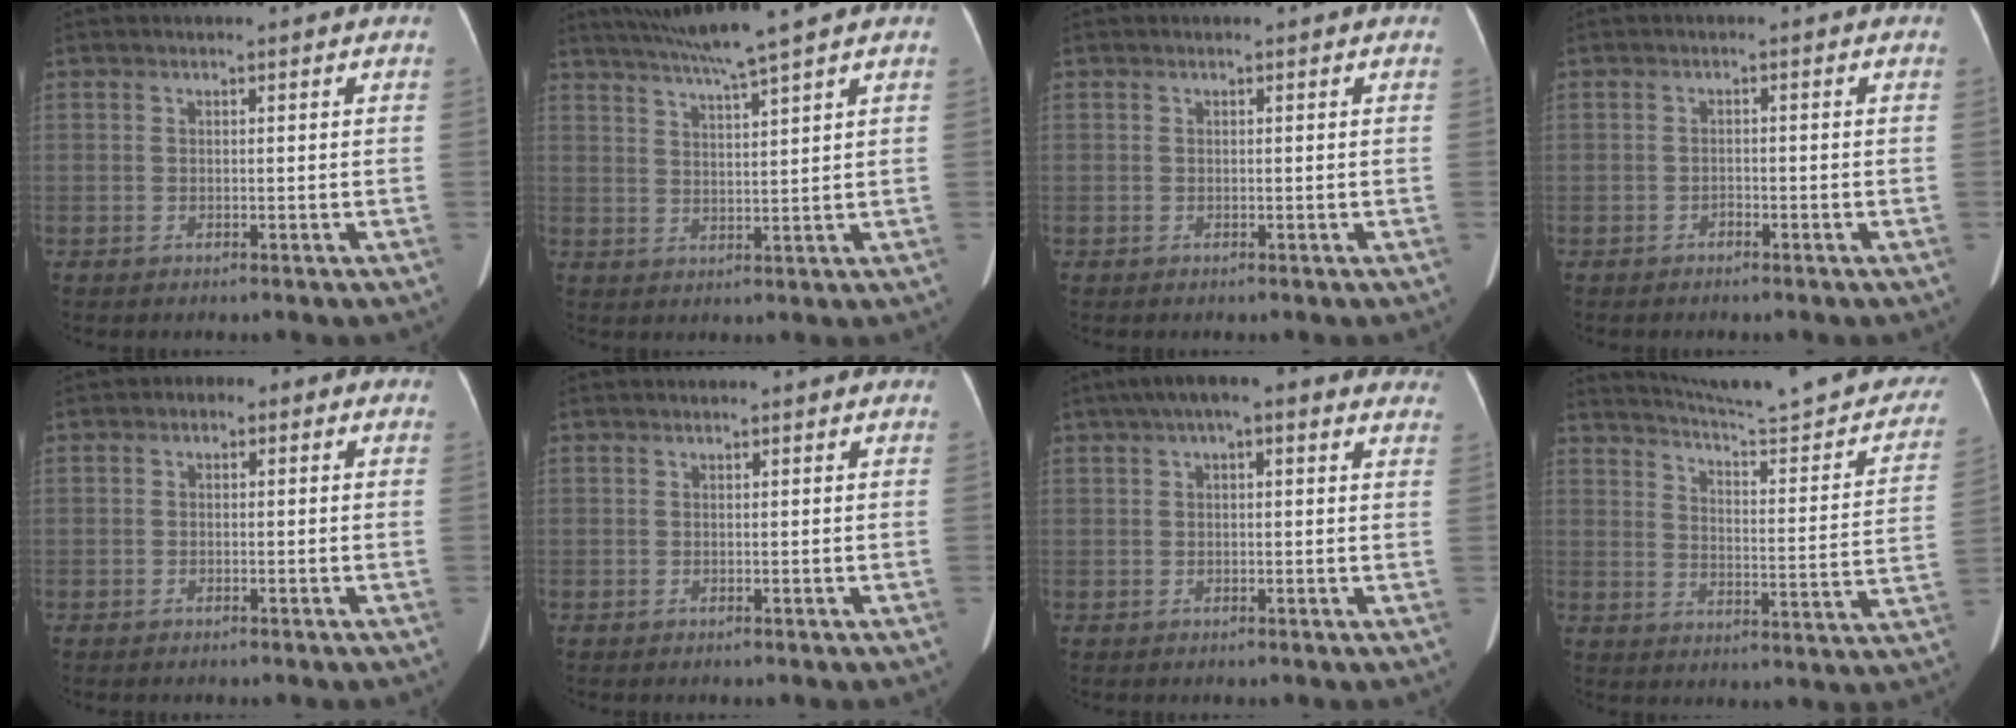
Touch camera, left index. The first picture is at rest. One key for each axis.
{"total": 7.7, "fx": 6.5, "fy": -1.8, "fz": 3.8, "tx": -0.065, "ty": 0.005, "tz": 0.110}
{"total": 0.0}
{"total": 0.8, "fx": -0.7, "fy": 0.3, "fz": 0.2, "tx": -0.003, "ty": 0.001, "tz": -0.014}
{"total": 2.5, "fx": -0.5, "fy": 2.0, "fz": 1.4, "tx": -0.013, "ty": 0.019, "tz": -0.015}
{"total": 0.0}
{"total": 9.3, "fx": 5.7, "fy": 2.9, "fz": 6.8, "tx": -0.092, "ty": 0.045, "tz": 0.072}
{"total": 24.7, "fx": 22.2, "fy": 1.8, "fz": 10.7, "tx": -0.147, "ty": -0.065, "tz": 0.274}